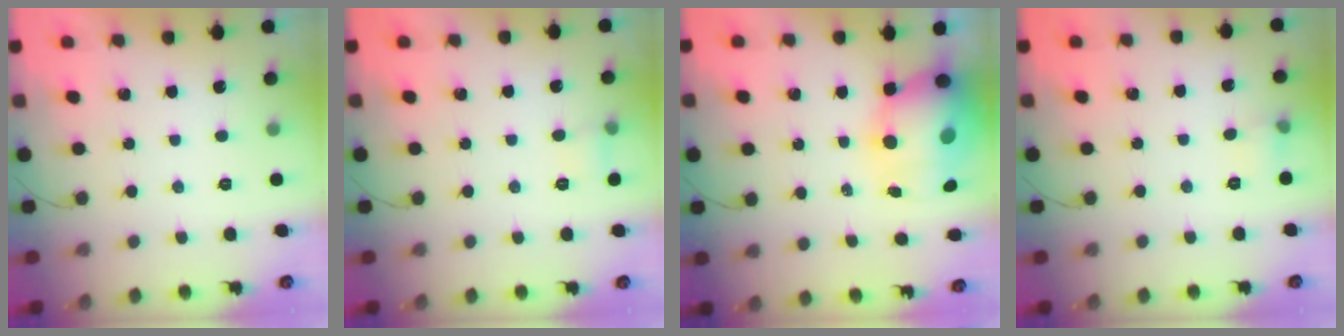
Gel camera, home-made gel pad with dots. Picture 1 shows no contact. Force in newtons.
{"total": 7.0, "press": 3.3, "slide": 6.1}
{"total": 14.0, "press": 13.6, "slide": 3.4}
{"total": 5.1, "press": 4.8, "slide": 1.7}